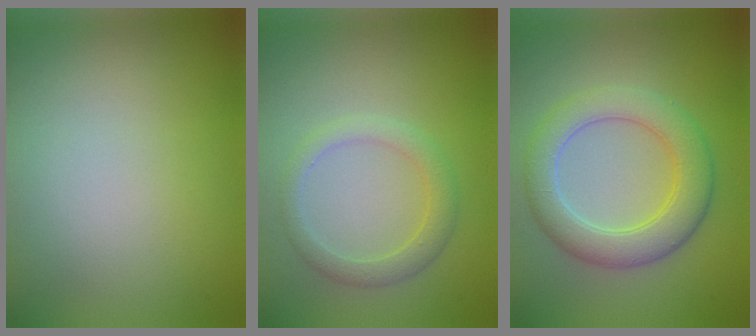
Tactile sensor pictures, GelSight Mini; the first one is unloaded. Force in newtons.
{"total": 2.4, "press": 2.4, "slide": 0.2}
{"total": 5.6, "press": 5.6, "slide": 0.3}